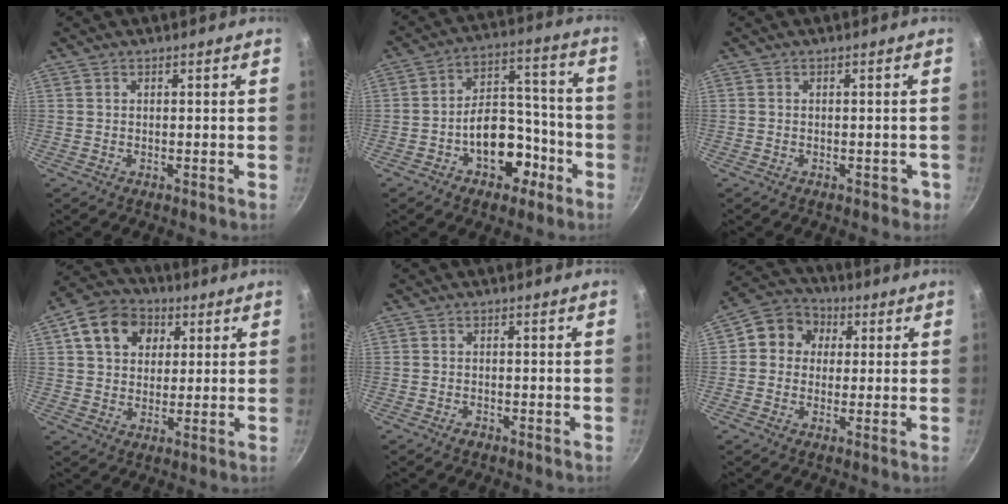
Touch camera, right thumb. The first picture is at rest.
{"total": 13.1, "force": [-5.6, 8.6, 8.1], "torque": [-0.076, 0.070, -0.078]}
{"total": 2.0, "force": [-0.9, 1.4, 1.0], "torque": [0.004, 0.017, -0.003]}
{"total": 11.5, "force": [4.0, 8.9, 6.0], "torque": [-0.080, 0.005, 0.053]}
{"total": 1.2, "force": [-0.9, 0.7, 0.5], "torque": [-0.012, 0.009, -0.017]}
{"total": 8.5, "force": [1.7, 7.5, 3.4], "torque": [-0.025, 0.012, 0.006]}